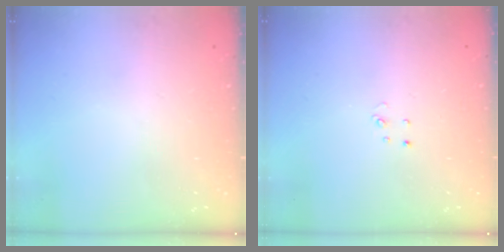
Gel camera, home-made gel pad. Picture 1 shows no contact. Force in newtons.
{"total": 2.7, "press": 2.7, "slide": 0.3}